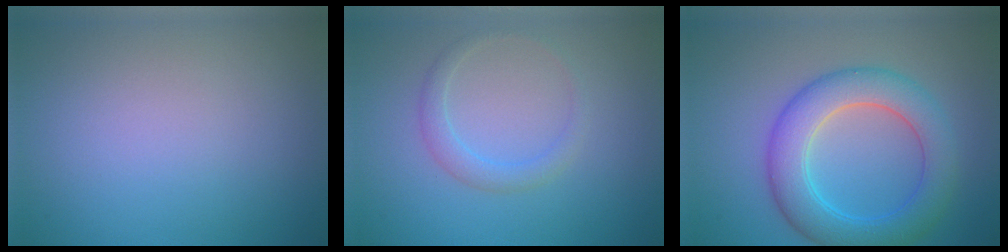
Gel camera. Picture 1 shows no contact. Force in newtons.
{"total": 1.7, "press": 1.7, "slide": 0.2}
{"total": 6.4, "press": 6.4, "slide": 0.0}